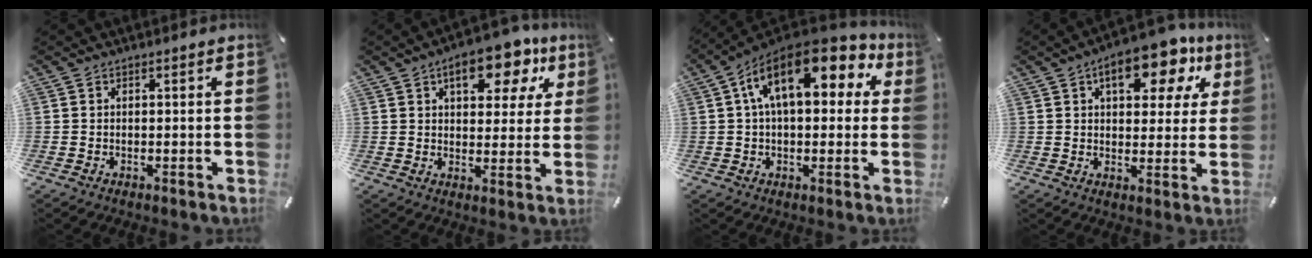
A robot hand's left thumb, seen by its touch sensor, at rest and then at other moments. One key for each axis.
{"total": 13.7, "fx": 7.5, "fy": 7.0, "fz": 9.1, "tx": -0.109, "ty": -0.032, "tz": 0.119}
{"total": 17.1, "fx": 7.1, "fy": 8.4, "fz": 13.1, "tx": -0.225, "ty": -0.028, "tz": 0.116}
{"total": 14.8, "fx": 7.8, "fy": 7.4, "fz": 10.2, "tx": -0.127, "ty": -0.032, "tz": 0.123}